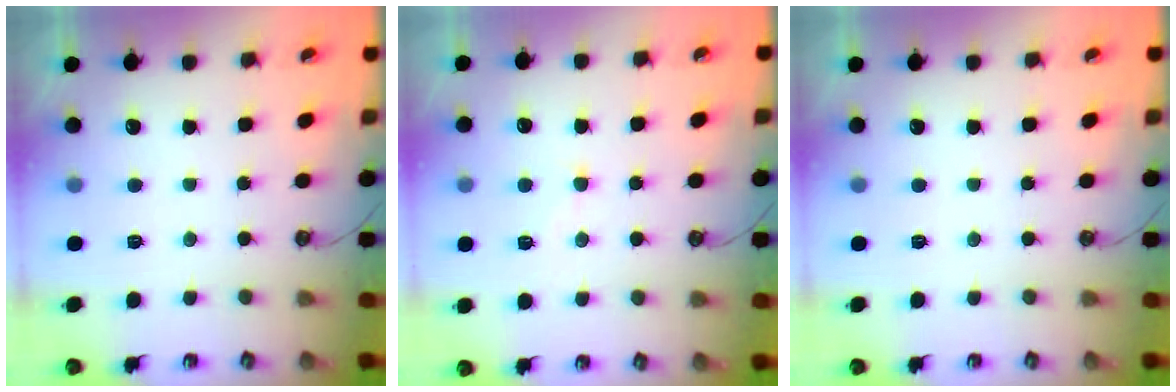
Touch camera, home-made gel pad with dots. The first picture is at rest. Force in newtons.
{"total": 0.9, "press": 0.6, "slide": 0.7}
{"total": 0.0}